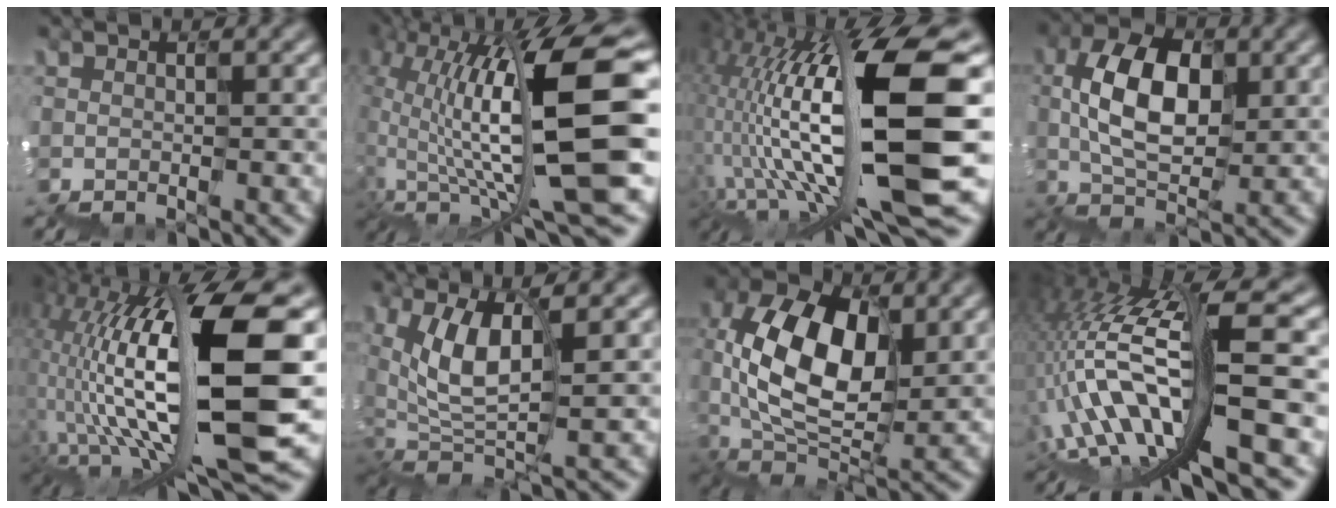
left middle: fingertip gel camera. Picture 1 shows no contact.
{"total": 13.2, "force": [3.3, 4.3, 12.0], "torque": [-0.250, 0.002, 0.077]}
{"total": 13.8, "force": [-0.4, 3.1, 13.4], "torque": [-0.270, 0.020, 0.001]}
{"total": 5.3, "force": [0.8, 3.2, 4.1], "torque": [-0.091, 0.016, 0.007]}
{"total": 14.1, "force": [0.6, 4.3, 13.4], "torque": [-0.279, 0.019, 0.020]}
{"total": 5.2, "force": [0.8, 2.5, 4.5], "torque": [-0.124, -0.001, 0.009]}
{"total": 7.3, "force": [0.7, 4.6, 5.7], "torque": [-0.138, 0.008, 0.008]}
{"total": 11.2, "force": [-2.6, 3.0, 10.4], "torque": [-0.223, 0.023, -0.041]}